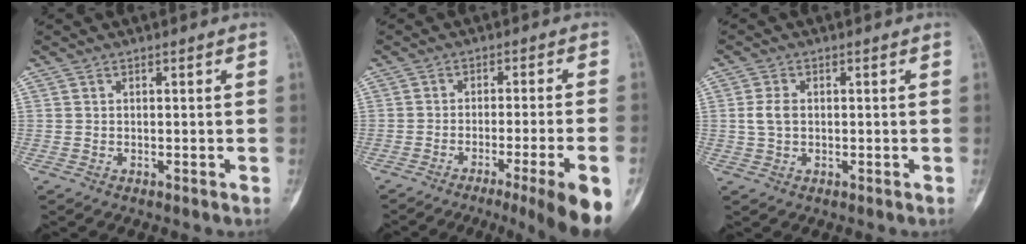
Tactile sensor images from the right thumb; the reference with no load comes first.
{"total": 12.9, "force": [-7.1, 0.0, 10.7], "torque": [-0.125, 0.011, -0.101]}
{"total": 3.3, "force": [0.1, 2.2, 2.4], "torque": [-0.054, 0.005, 0.002]}